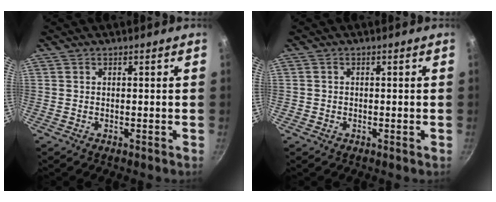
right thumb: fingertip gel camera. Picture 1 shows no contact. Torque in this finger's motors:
{"motor_torque": [0.29, -0.14, 0.03, 0.11, 0.03]}